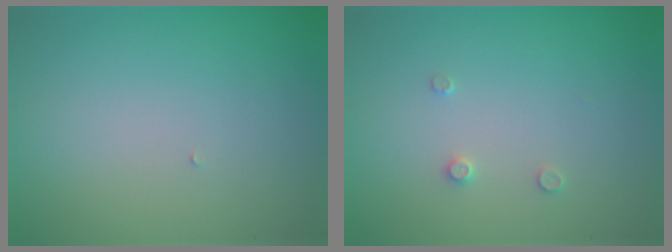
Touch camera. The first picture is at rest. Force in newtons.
{"total": 0.8, "press": 0.8, "slide": 0.0}